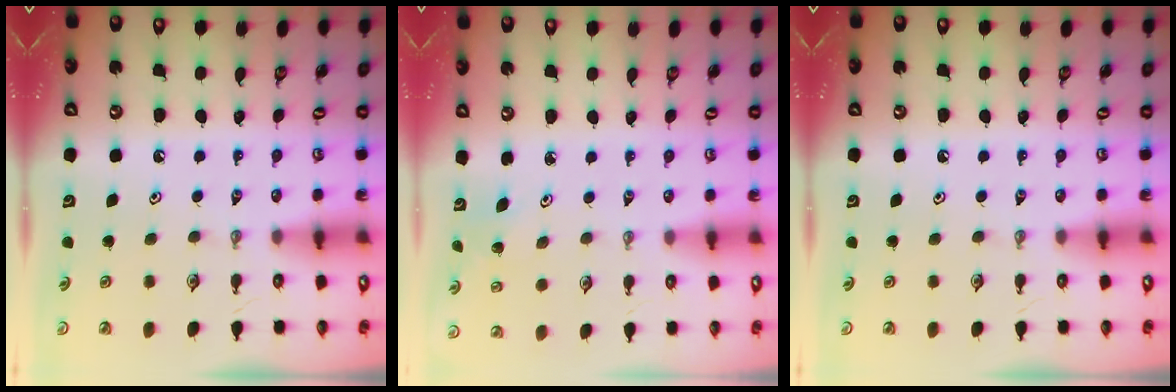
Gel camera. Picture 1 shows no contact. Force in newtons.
{"total": 2.8, "press": 2.8, "slide": 0.3}
{"total": 0.0}